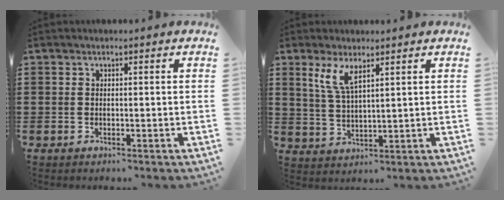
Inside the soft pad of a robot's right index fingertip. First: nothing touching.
{"total": 4.9, "force": [2.8, 1.4, 3.7], "torque": [-0.082, 0.003, 0.049]}